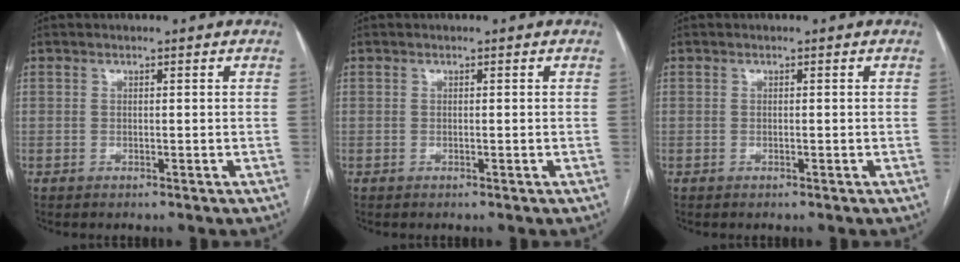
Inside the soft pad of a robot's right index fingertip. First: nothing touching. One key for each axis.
{"total": 0.0}
{"total": 0.0}